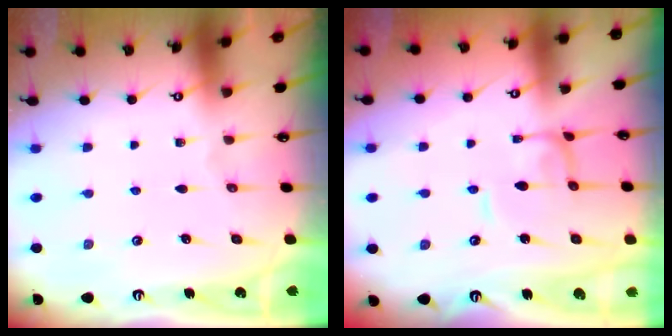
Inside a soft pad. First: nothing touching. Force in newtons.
{"total": 1.4, "press": 1.3, "slide": 0.3}